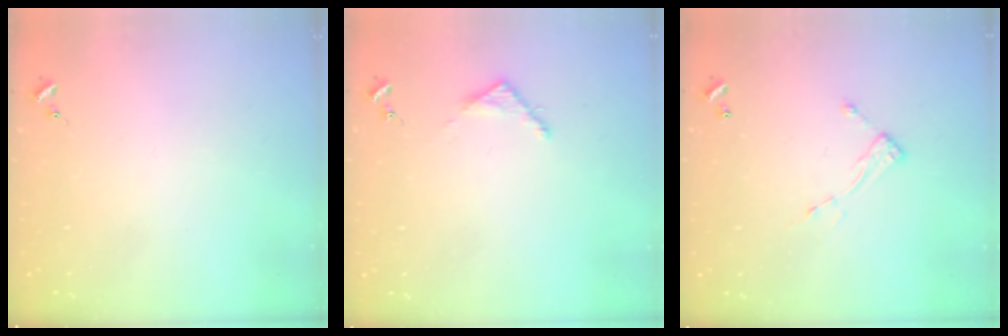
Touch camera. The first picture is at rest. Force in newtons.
{"total": 3.5, "press": 3.5, "slide": 0.3}
{"total": 6.6, "press": 6.6, "slide": 0.2}